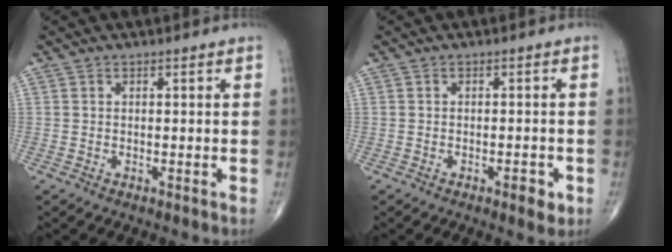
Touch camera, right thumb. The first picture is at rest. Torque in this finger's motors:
{"motor_torque": [0.64, 0.72, -0.12, 0.00, 0.00]}